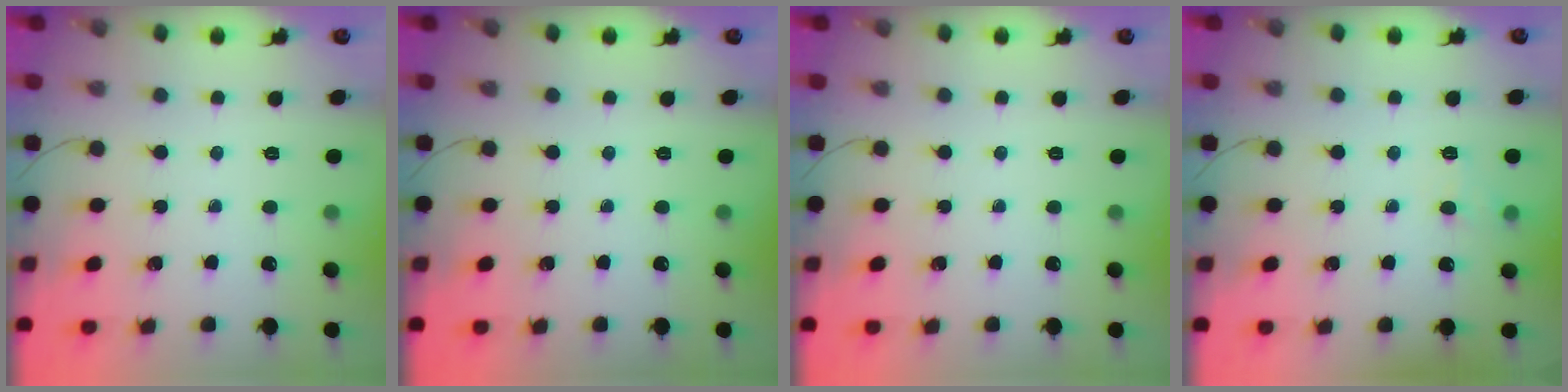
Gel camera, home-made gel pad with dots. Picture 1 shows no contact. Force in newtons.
{"total": 0.0}
{"total": 0.0}
{"total": 7.4, "press": 7.2, "slide": 1.8}